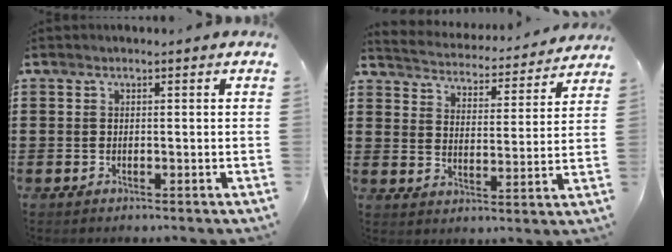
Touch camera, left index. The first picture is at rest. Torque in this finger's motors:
{"motor_torque": [2.14, 0.00, 0.18, 0.04]}